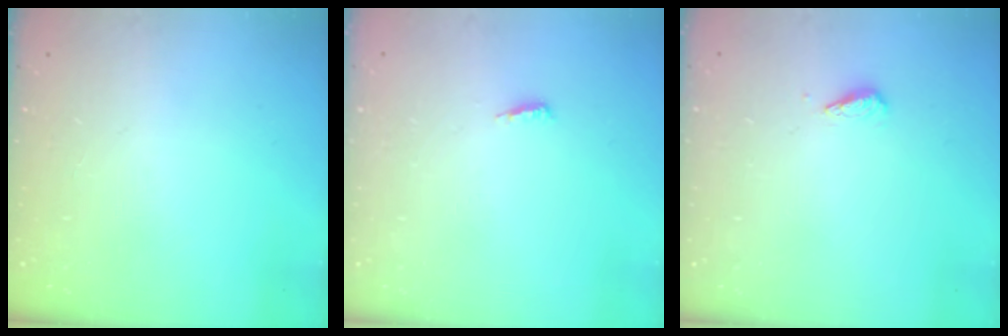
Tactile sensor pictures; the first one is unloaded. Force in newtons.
{"total": 3.9, "press": 3.9, "slide": 0.4}
{"total": 2.7, "press": 2.7, "slide": 0.6}